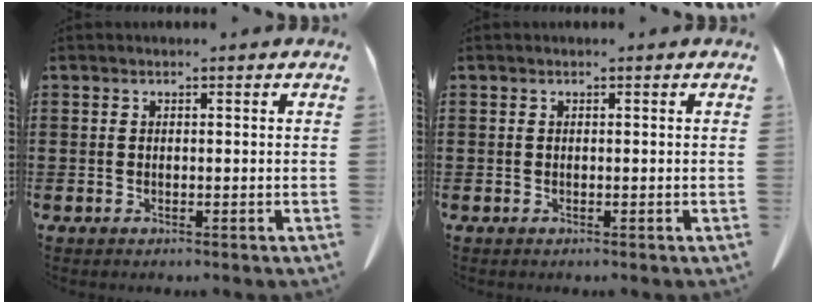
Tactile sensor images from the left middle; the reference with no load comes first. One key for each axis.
{"total": 0.0}